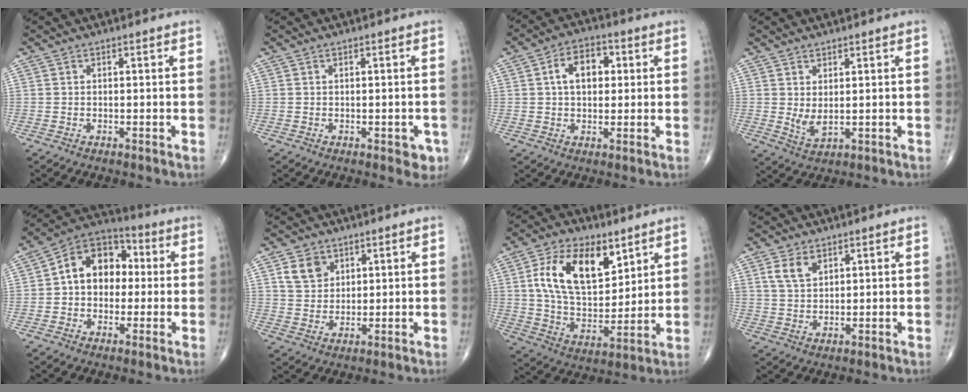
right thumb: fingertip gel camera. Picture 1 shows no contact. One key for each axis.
{"total": 2.7, "fx": -0.9, "fy": 1.5, "fz": 2.1, "tx": -0.007, "ty": 0.002, "tz": -0.007}
{"total": 8.0, "fx": 1.5, "fy": 5.2, "fz": 5.9, "tx": -0.078, "ty": 0.014, "tz": 0.018}
{"total": 3.5, "fx": 0.7, "fy": 1.7, "fz": 3.1, "tx": -0.056, "ty": -0.013, "tz": 0.022}
{"total": 12.8, "fx": 1.0, "fy": 9.5, "fz": 8.6, "tx": -0.100, "ty": 0.033, "tz": 0.002}
{"total": 6.0, "fx": 2.8, "fy": 4.6, "fz": 2.5, "tx": -0.026, "ty": -0.013, "tz": 0.055}
{"total": 17.6, "fx": 7.2, "fy": 9.7, "fz": 12.8, "tx": -0.194, "ty": -0.031, "tz": 0.136}
{"total": 4.8, "fx": 2.4, "fy": 2.9, "fz": 2.9, "tx": -0.044, "ty": -0.009, "tz": 0.050}